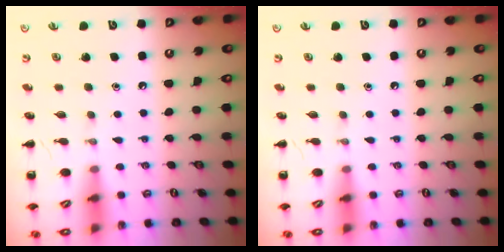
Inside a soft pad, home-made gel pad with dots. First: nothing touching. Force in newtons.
{"total": 0.0}